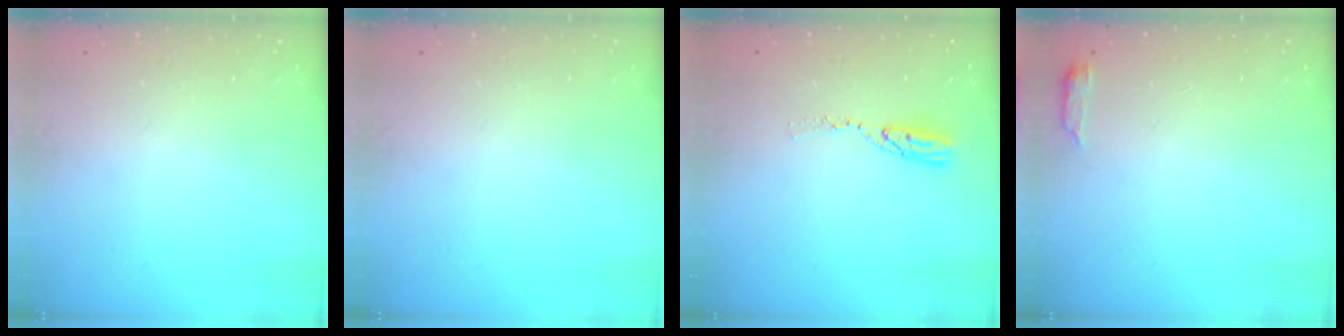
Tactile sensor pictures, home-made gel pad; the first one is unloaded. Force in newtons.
{"total": 0.0}
{"total": 5.9, "press": 5.9, "slide": 0.5}
{"total": 2.6, "press": 2.6, "slide": 0.5}